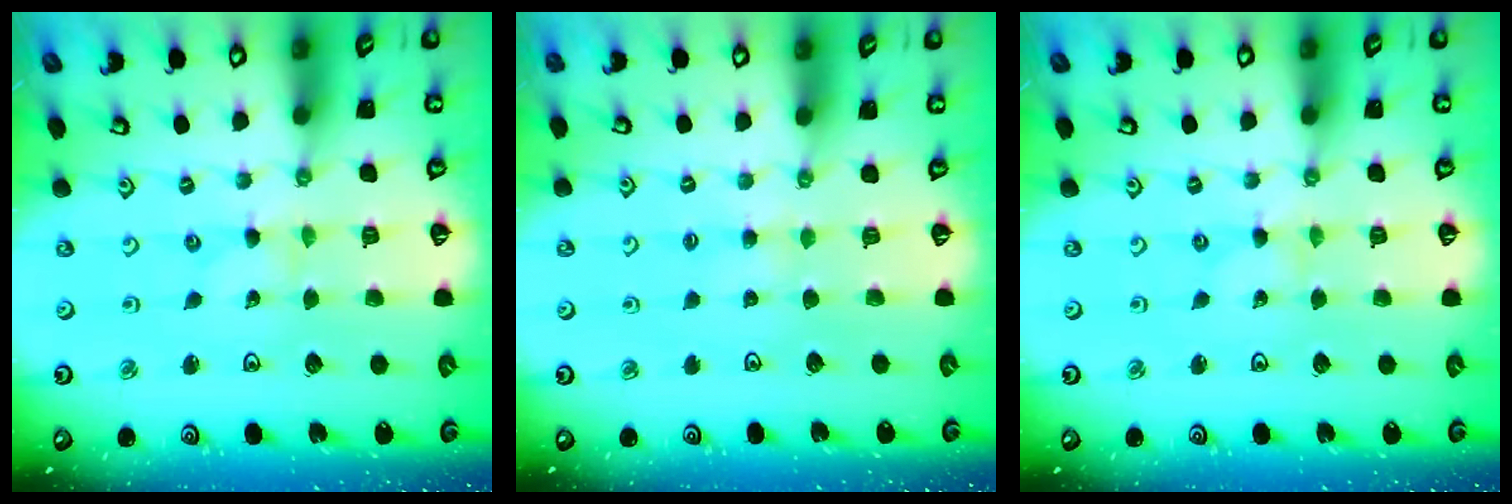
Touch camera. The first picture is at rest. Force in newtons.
{"total": 2.7, "press": 2.7, "slide": 0.3}
{"total": 0.0}